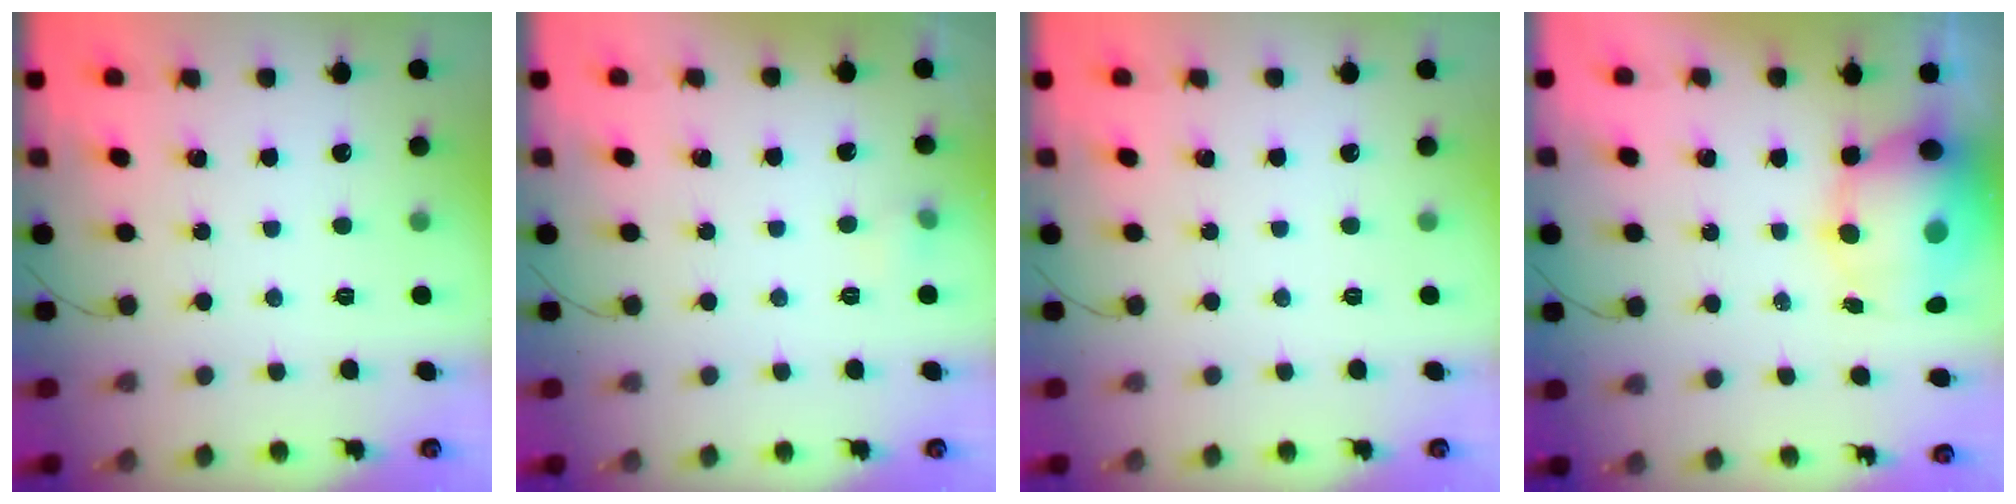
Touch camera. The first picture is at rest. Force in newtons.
{"total": 3.7, "press": 3.5, "slide": 1.1}
{"total": 0.0}
{"total": 11.5, "press": 11.1, "slide": 3.1}